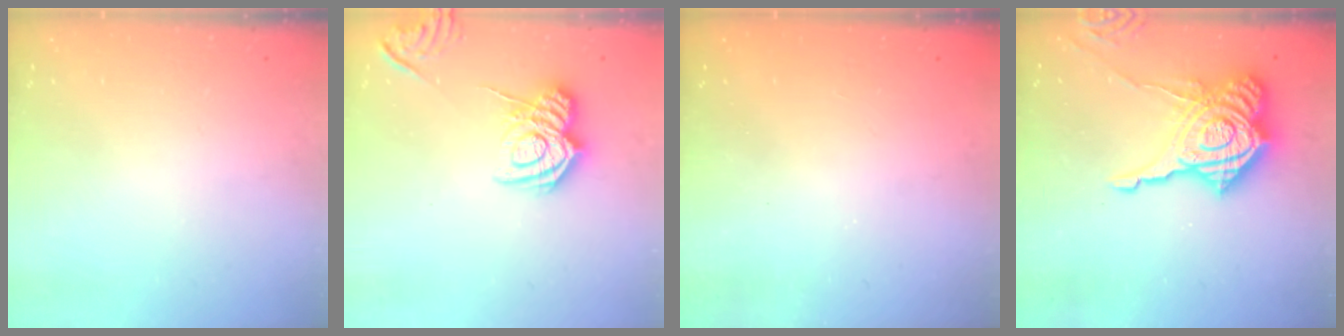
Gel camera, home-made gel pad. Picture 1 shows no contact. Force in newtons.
{"total": 11.6, "press": 11.6, "slide": 0.6}
{"total": 2.4, "press": 2.3, "slide": 0.8}
{"total": 21.6, "press": 21.5, "slide": 1.9}